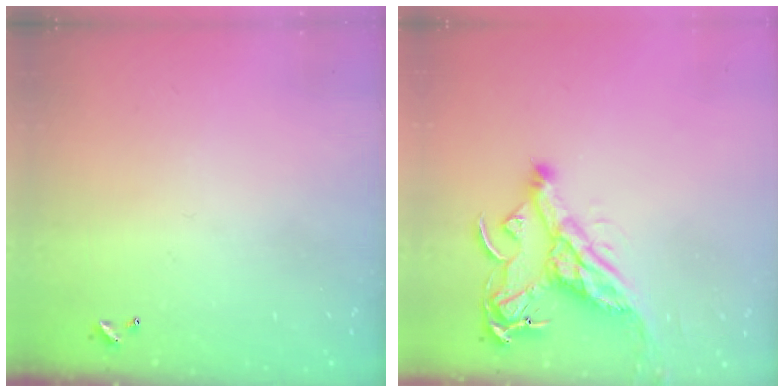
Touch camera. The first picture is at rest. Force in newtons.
{"total": 10.2, "press": 10.1, "slide": 1.5}